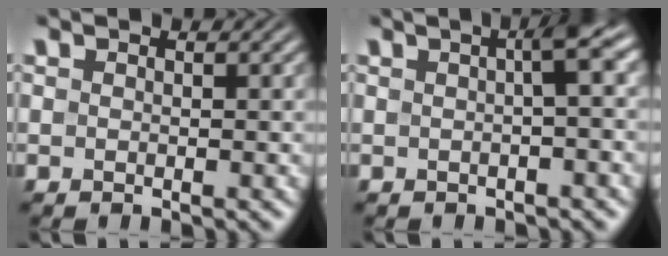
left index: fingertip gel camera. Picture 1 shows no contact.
{"total": 3.2, "force": [0.4, 0.7, 3.2], "torque": [-0.038, 0.015, 0.001]}